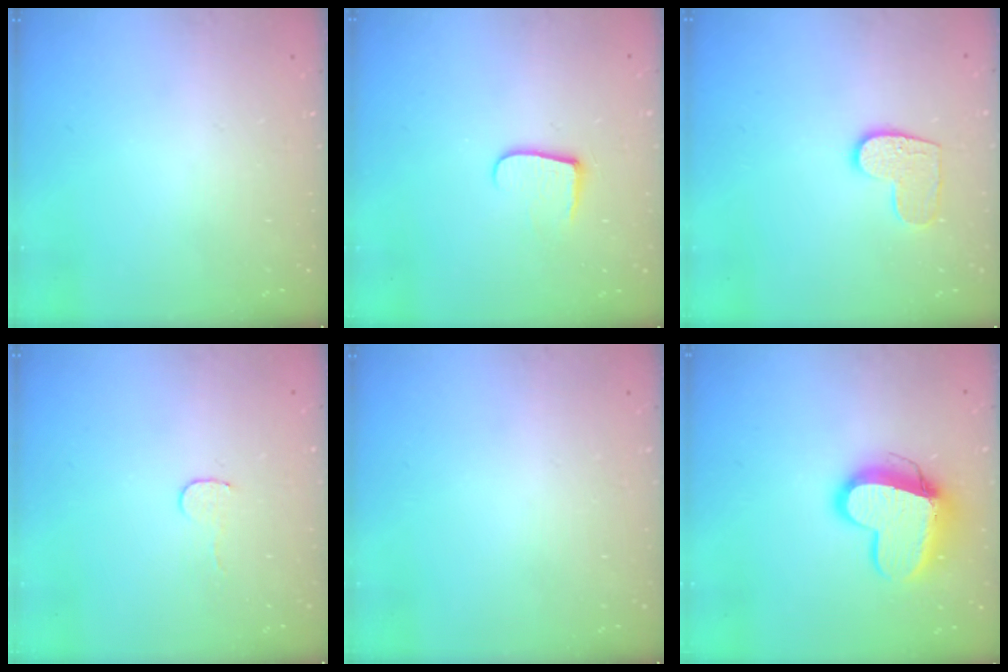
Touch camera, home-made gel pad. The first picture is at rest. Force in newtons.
{"total": 6.9, "press": 6.9, "slide": 0.7}
{"total": 8.9, "press": 8.9, "slide": 0.5}
{"total": 4.1, "press": 4.1, "slide": 0.3}
{"total": 0.0}
{"total": 13.5, "press": 13.5, "slide": 1.1}